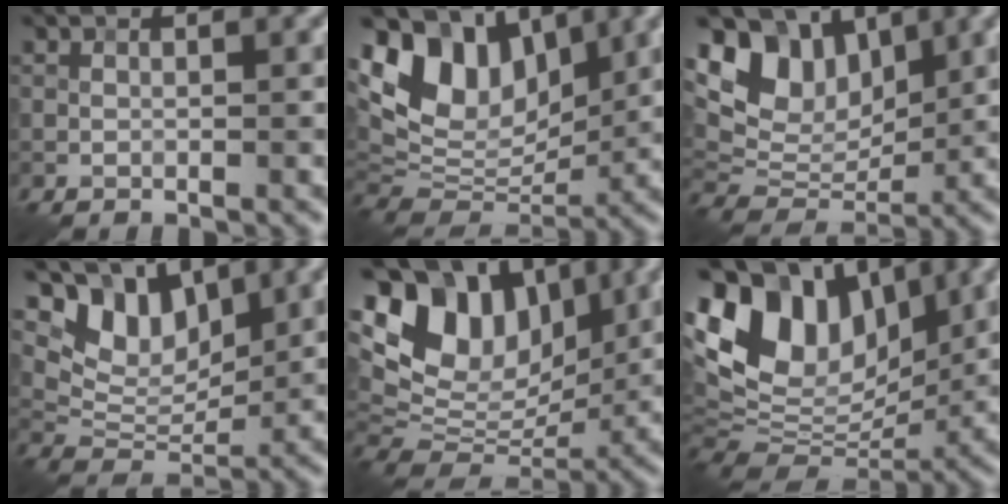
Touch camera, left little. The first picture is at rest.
{"total": 10.4, "force": [4.5, 7.0, 6.3], "torque": [-0.121, 0.002, 0.080]}
{"total": 8.2, "force": [3.8, 5.6, 4.6], "torque": [-0.082, -0.004, 0.065]}
{"total": 7.0, "force": [4.2, 4.1, 3.8], "torque": [-0.066, -0.008, 0.073]}
{"total": 11.6, "force": [4.6, 8.0, 7.0], "torque": [-0.129, 0.017, 0.083]}
{"total": 13.8, "force": [4.7, 9.0, 9.3], "torque": [-0.180, 0.030, 0.080]}